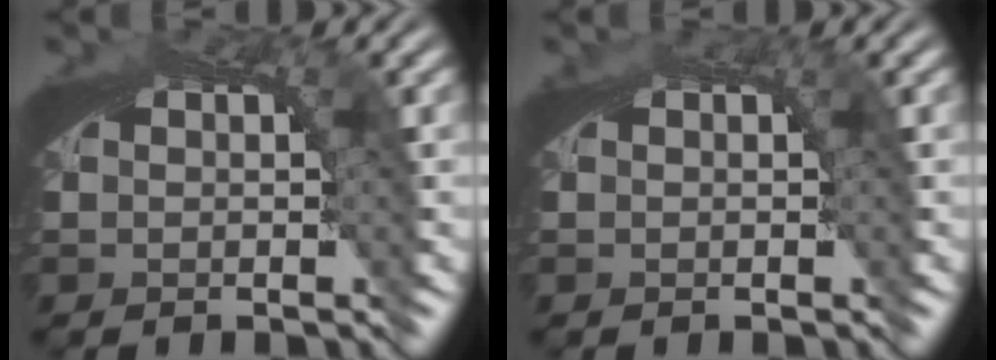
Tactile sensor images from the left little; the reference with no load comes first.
{"total": 1.0, "force": [-0.3, -0.1, -0.9], "torque": [0.009, -0.006, -0.003]}